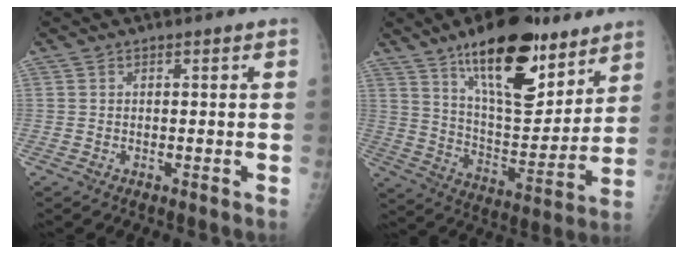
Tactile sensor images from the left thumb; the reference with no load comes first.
{"total": 22.6, "force": [14.2, 9.0, 15.1], "torque": [-0.190, -0.075, 0.232]}